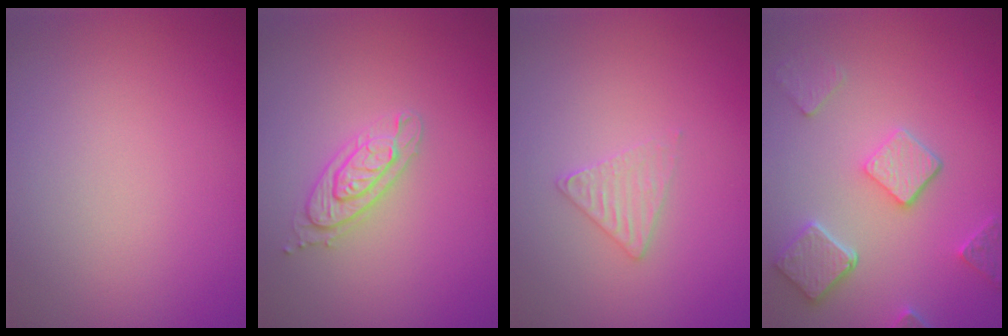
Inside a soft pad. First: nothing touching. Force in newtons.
{"total": 2.2, "press": 2.1, "slide": 0.5}
{"total": 1.6, "press": 1.6, "slide": 0.2}
{"total": 5.0, "press": 3.8, "slide": 3.2}